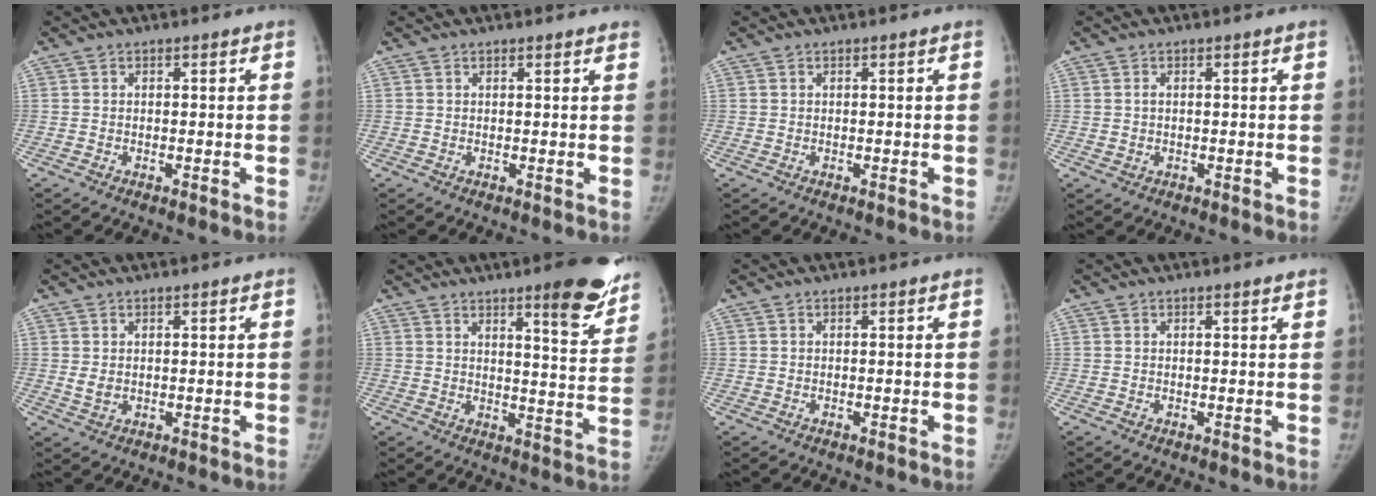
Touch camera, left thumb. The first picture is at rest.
{"total": 1.9, "force": [1.7, 0.4, 0.9], "torque": [-0.004, 0.000, 0.019]}
{"total": 0.0}
{"total": 1.2, "force": [0.2, 0.7, 0.9], "torque": [-0.023, -0.002, 0.008]}
{"total": 2.1, "force": [0.7, 1.3, 1.5], "torque": [-0.023, -0.008, 0.019]}
{"total": 12.8, "force": [8.8, 2.5, 8.9], "torque": [-0.082, -0.059, 0.114]}
{"total": 0.0}
{"total": 1.0, "force": [0.9, 0.0, 0.5], "torque": [-0.007, -0.003, 0.015]}